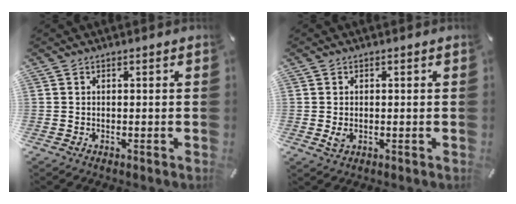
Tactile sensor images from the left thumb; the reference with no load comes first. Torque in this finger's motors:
{"motor_torque": [0.50, 0.75, 0.41, 0.00, 0.03]}